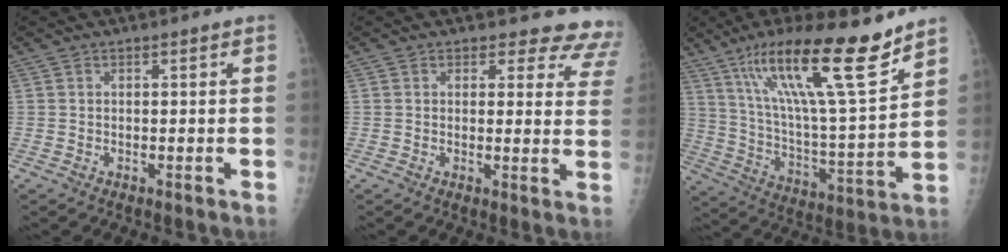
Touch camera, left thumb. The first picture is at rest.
{"total": 10.2, "force": [9.3, 4.0, 0.8], "torque": [0.049, -0.061, 0.066]}
{"total": 22.5, "force": [14.8, 3.2, 16.6], "torque": [-0.263, -0.062, 0.256]}